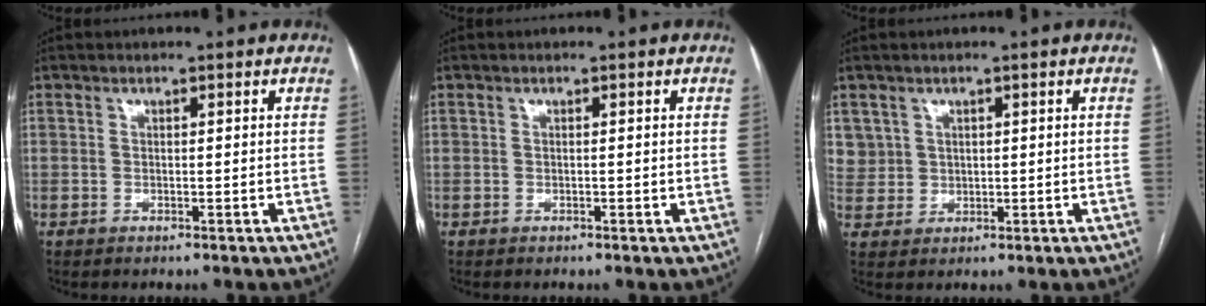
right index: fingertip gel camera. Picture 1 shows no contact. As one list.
[{"total": 0.0}, {"total": 4.3, "force": [1.8, 3.8, -0.1], "torque": [0.013, 0.008, 0.039]}]